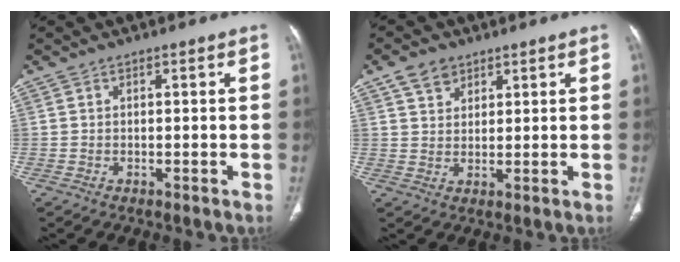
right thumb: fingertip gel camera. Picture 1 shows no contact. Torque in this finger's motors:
{"motor_torque": [0.00, 0.00, 0.20, -0.22, 0.03]}